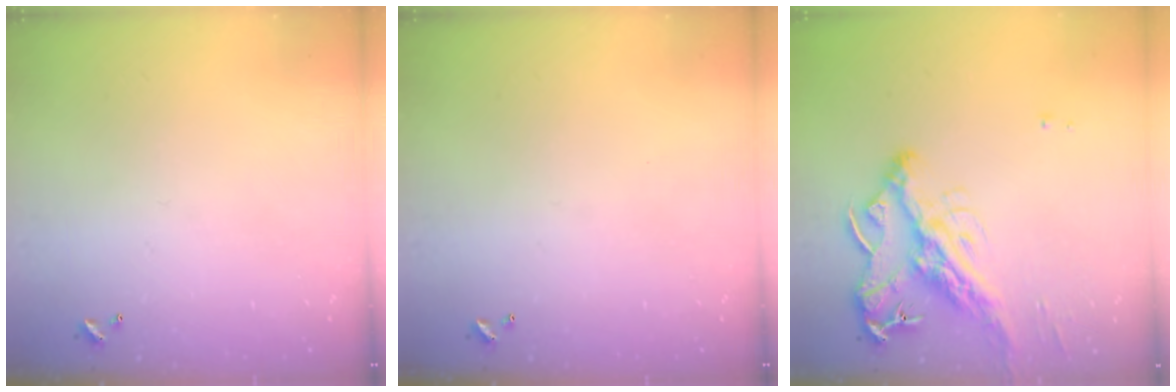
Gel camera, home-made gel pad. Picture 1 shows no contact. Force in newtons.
{"total": 0.0}
{"total": 16.1, "press": 16.0, "slide": 2.4}